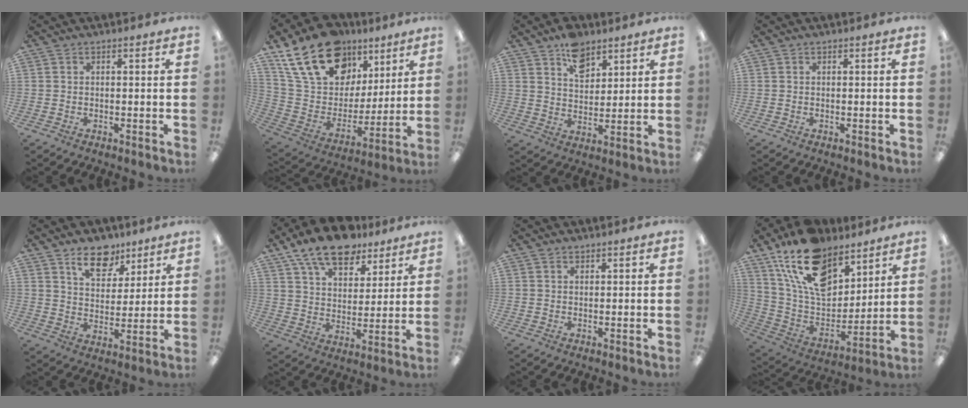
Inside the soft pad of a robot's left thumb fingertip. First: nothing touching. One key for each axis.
{"total": 22.7, "fx": 13.9, "fy": 14.3, "fz": 10.7, "tx": -0.192, "ty": -0.062, "tz": 0.261}
{"total": 8.8, "fx": 5.9, "fy": 5.3, "fz": 3.8, "tx": -0.047, "ty": -0.027, "tz": 0.103}
{"total": 0.0}
{"total": 11.0, "fx": 7.9, "fy": 6.3, "fz": 4.4, "tx": -0.051, "ty": -0.044, "tz": 0.142}
{"total": 14.7, "fx": 11.1, "fy": 7.0, "fz": 6.7, "tx": -0.122, "ty": -0.059, "tz": 0.199}
{"total": 0.8, "fx": 0.7, "fy": 0.4, "fz": 0.1, "tx": -0.002, "ty": 0.001, "tz": 0.013}
{"total": 20.1, "fx": 13.0, "fy": 11.2, "fz": 10.5, "tx": -0.197, "ty": -0.063, "tz": 0.237}